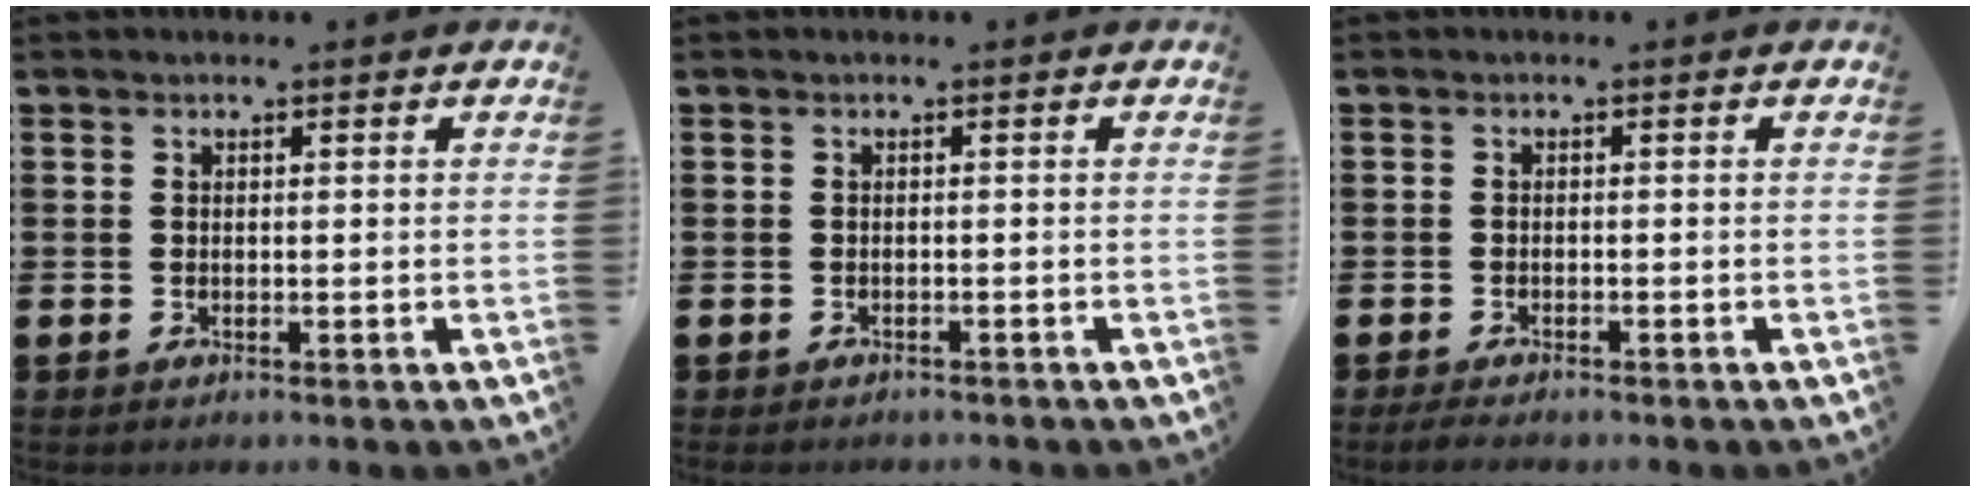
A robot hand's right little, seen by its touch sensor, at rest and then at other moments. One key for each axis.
{"total": 0.5, "fx": -0.5, "fy": 0.1, "fz": 0.0, "tx": -0.002, "ty": -0.002, "tz": -0.010}
{"total": 1.1, "fx": -0.9, "fy": 0.2, "fz": 0.6, "tx": -0.012, "ty": -0.001, "tz": -0.018}